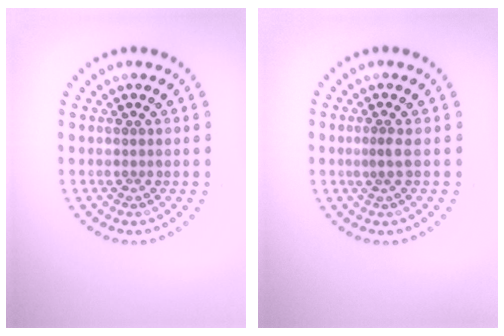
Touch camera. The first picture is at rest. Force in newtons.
{"total": 1.0, "press": 0.6, "slide": 0.8}